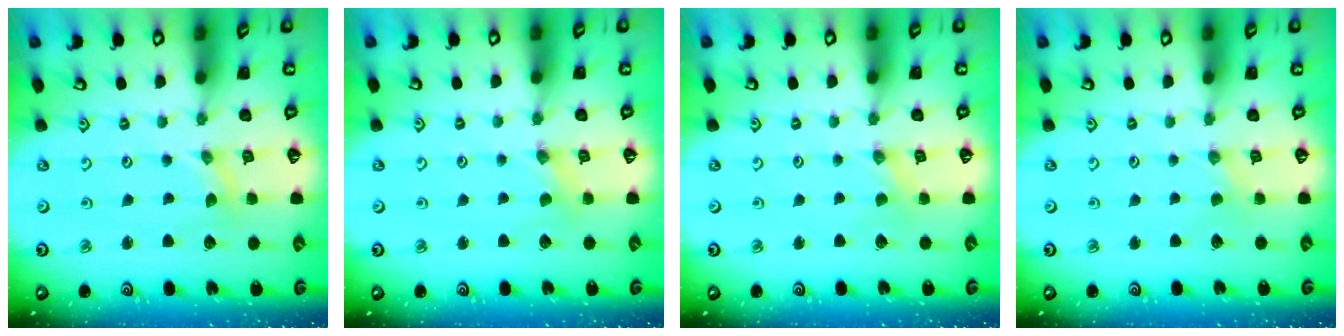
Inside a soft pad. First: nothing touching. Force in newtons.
{"total": 1.6, "press": 1.5, "slide": 0.3}
{"total": 0.5, "press": 0.5, "slide": 0.1}
{"total": 0.0}